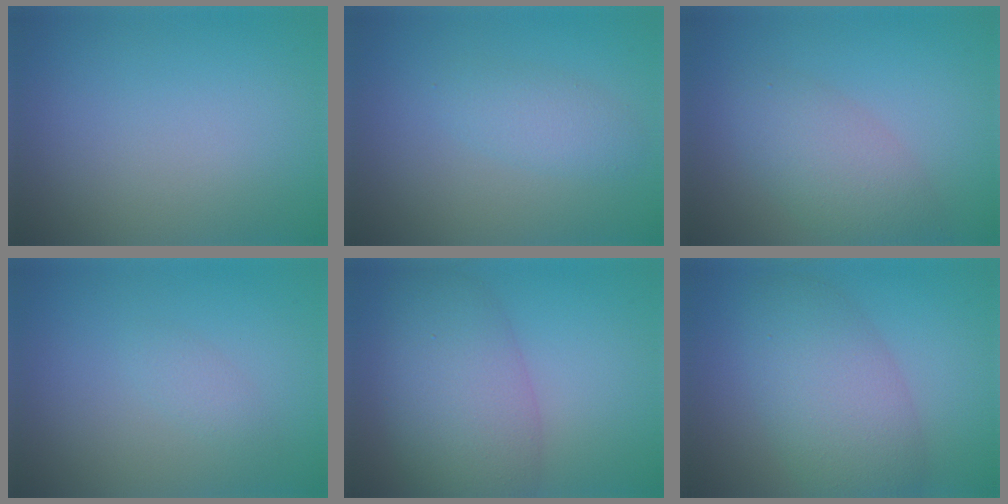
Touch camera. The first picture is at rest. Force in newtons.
{"total": 2.2, "press": 2.2, "slide": 0.1}
{"total": 4.0, "press": 4.0, "slide": 0.0}
{"total": 1.0, "press": 1.0, "slide": 0.1}
{"total": 7.5, "press": 7.5, "slide": 0.4}
{"total": 6.4, "press": 6.4, "slide": 0.2}